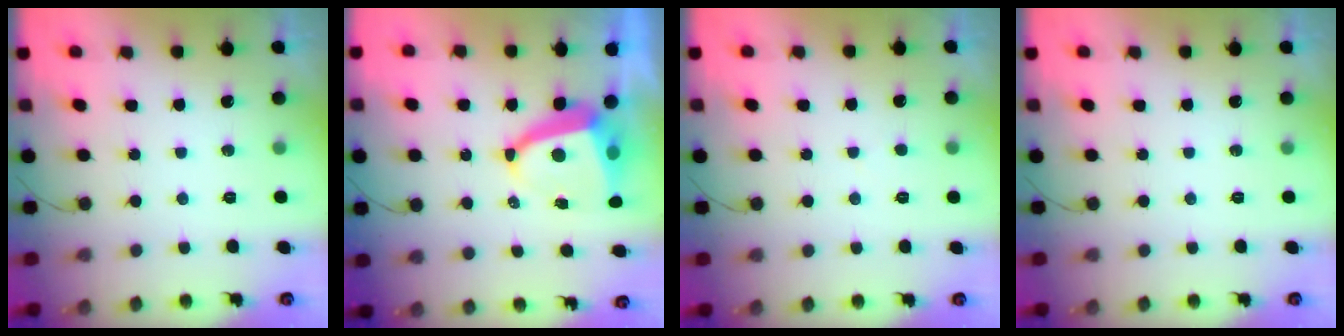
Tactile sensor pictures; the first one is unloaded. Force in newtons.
{"total": 8.3, "press": 8.2, "slide": 1.1}
{"total": 2.0, "press": 2.0, "slide": 0.2}
{"total": 0.0}